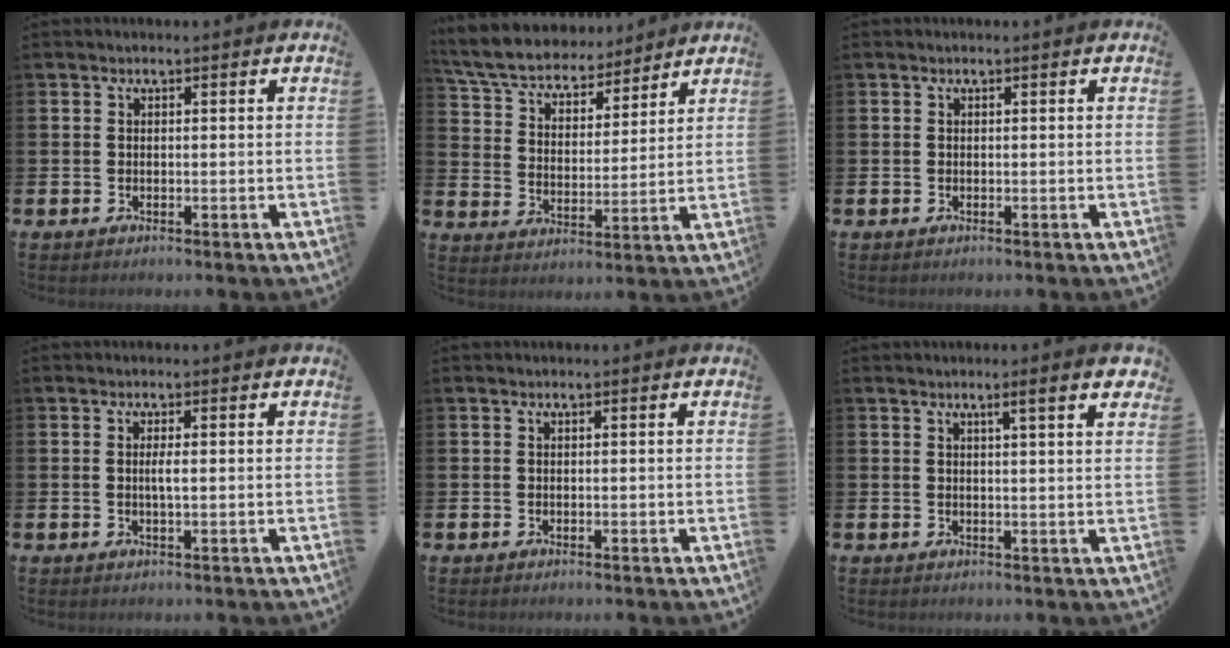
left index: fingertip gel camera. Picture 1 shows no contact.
{"total": 7.5, "force": [7.1, 2.0, 1.3], "torque": [-0.069, -0.048, 0.126]}
{"total": 0.0}
{"total": 1.3, "force": [0.1, 0.2, 1.3], "torque": [-0.023, 0.000, -0.001]}
{"total": 0.0}
{"total": 3.4, "force": [2.3, 0.1, 2.5], "torque": [-0.035, -0.009, 0.034]}